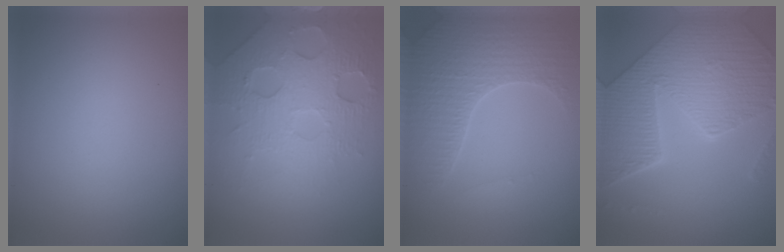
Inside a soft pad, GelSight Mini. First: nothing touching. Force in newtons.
{"total": 6.6, "press": 4.7, "slide": 4.7}
{"total": 4.3, "press": 4.0, "slide": 1.5}
{"total": 9.6, "press": 7.1, "slide": 6.5}